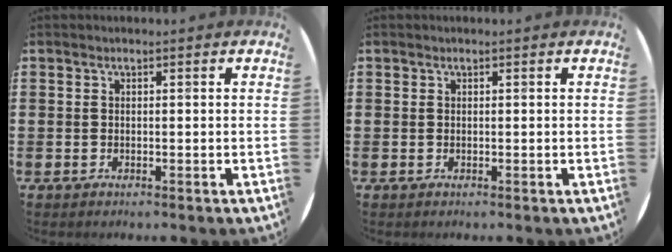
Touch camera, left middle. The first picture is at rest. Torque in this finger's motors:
{"motor_torque": [-0.07, 0.08, -0.02, -0.01]}